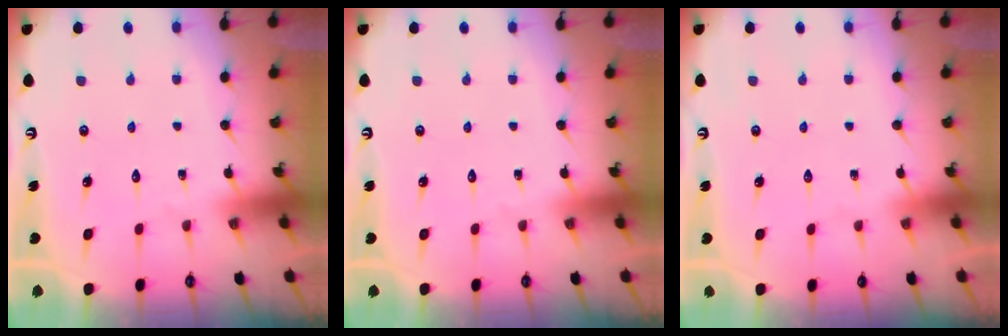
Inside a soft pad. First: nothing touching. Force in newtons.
{"total": 0.0}
{"total": 0.0}